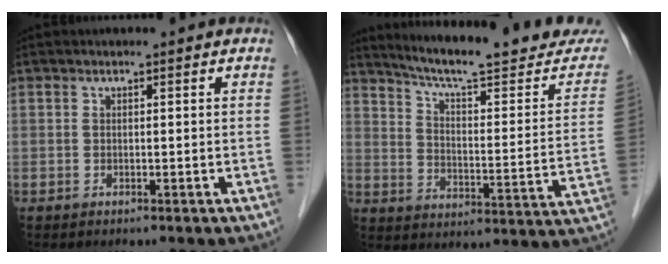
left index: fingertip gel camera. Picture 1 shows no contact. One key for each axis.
{"total": 21.6, "fx": 19.5, "fy": 1.9, "fz": 9.2, "tx": -0.129, "ty": -0.063, "tz": 0.255}